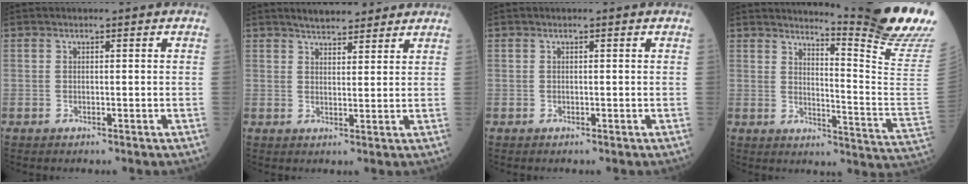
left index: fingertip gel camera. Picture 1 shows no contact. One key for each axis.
{"total": 6.4, "fx": 5.7, "fy": 1.8, "fz": 2.4, "tx": -0.034, "ty": 0.017, "tz": 0.084}
{"total": 0.0}
{"total": 16.9, "fx": 15.0, "fy": -3.6, "fz": 7.0, "tx": -0.112, "ty": -0.146, "tz": 0.179}